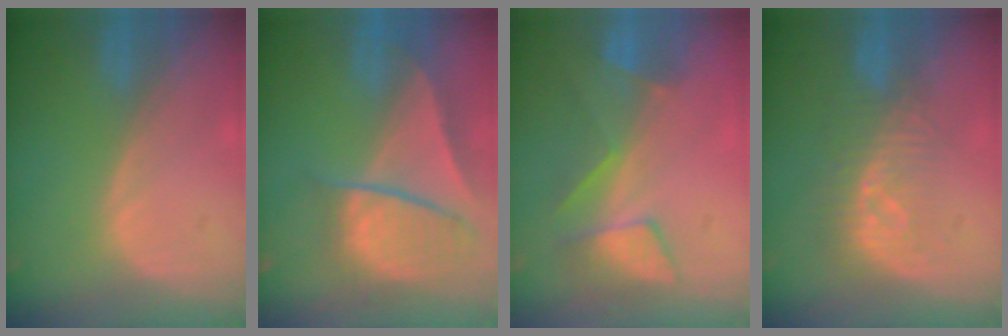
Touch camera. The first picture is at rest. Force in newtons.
{"total": 9.5, "press": 8.2, "slide": 4.8}
{"total": 7.7, "press": 6.8, "slide": 3.6}
{"total": 8.3, "press": 7.3, "slide": 3.9}